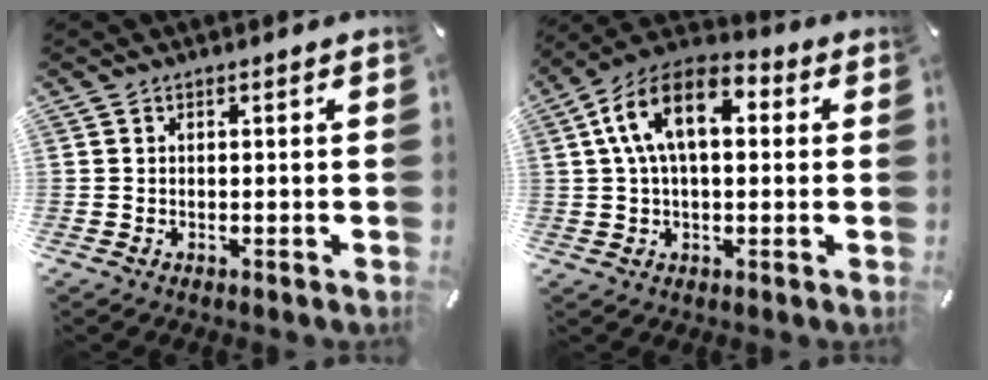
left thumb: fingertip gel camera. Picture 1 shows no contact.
{"total": 13.1, "force": [3.2, 7.6, 10.1], "torque": [-0.196, 0.009, 0.055]}